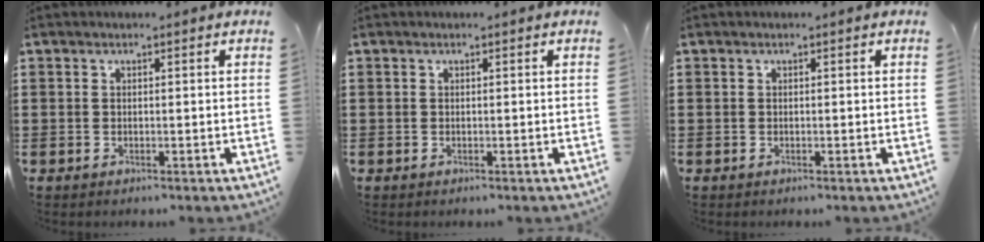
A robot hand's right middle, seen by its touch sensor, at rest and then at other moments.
{"total": 0.0}
{"total": 0.0}